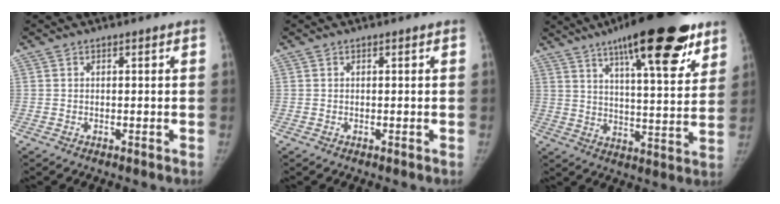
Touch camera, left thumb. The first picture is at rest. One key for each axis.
{"total": 0.0}
{"total": 23.4, "fx": 14.3, "fy": 6.3, "fz": 17.5, "tx": -0.233, "ty": -0.038, "tz": 0.211}